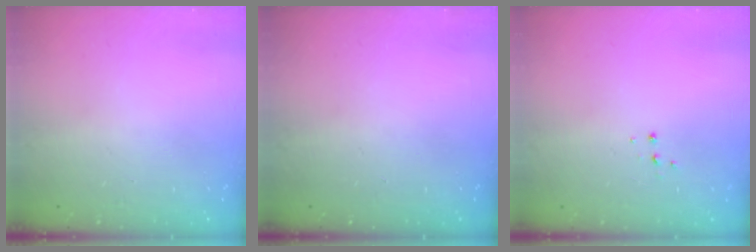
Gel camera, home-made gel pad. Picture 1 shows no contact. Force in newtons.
{"total": 0.0}
{"total": 3.9, "press": 3.9, "slide": 0.5}